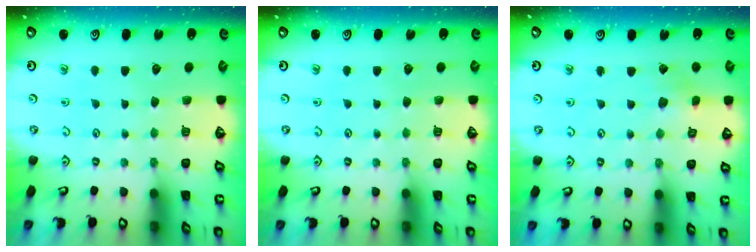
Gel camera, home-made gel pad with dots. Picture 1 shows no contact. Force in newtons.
{"total": 0.0}
{"total": 2.6, "press": 2.6, "slide": 0.5}